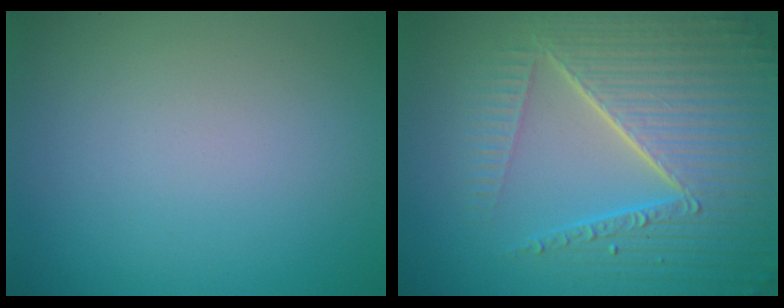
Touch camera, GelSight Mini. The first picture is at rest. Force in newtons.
{"total": 8.6, "press": 6.0, "slide": 6.2}